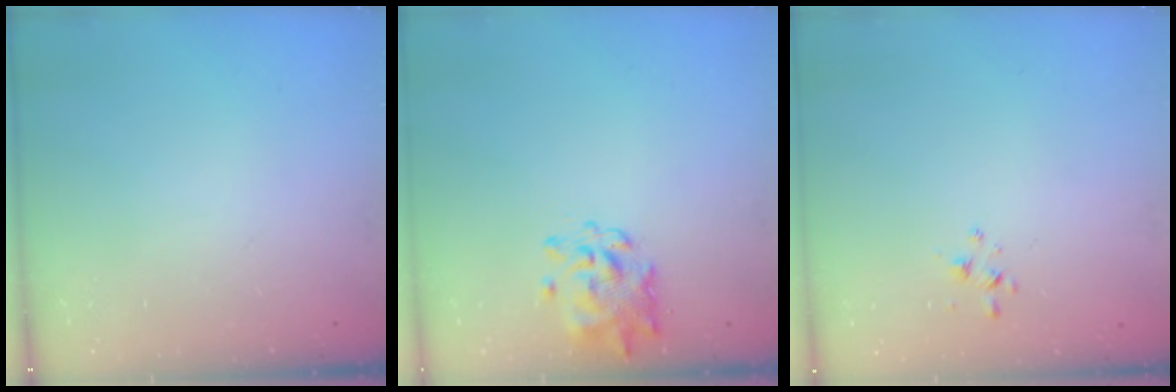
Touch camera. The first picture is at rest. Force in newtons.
{"total": 1.2, "press": 1.2, "slide": 0.1}
{"total": 1.7, "press": 1.7, "slide": 0.4}